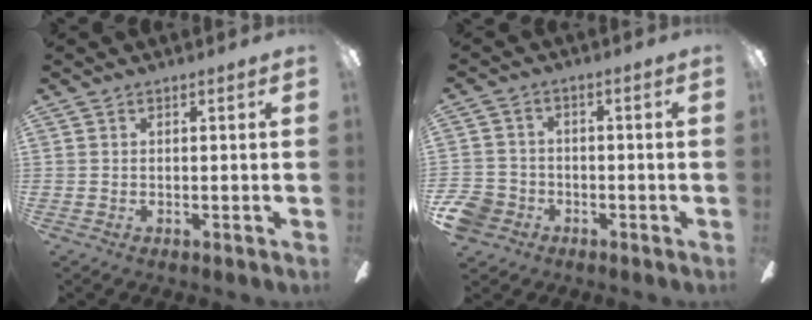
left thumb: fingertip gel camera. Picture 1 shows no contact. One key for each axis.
{"total": 6.7, "fx": -3.2, "fy": 5.4, "fz": 2.3, "tx": -0.068, "ty": 0.023, "tz": -0.063}